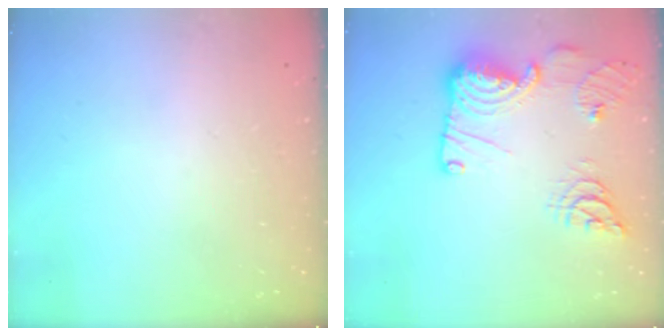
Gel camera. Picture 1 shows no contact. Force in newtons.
{"total": 18.8, "press": 18.6, "slide": 2.3}